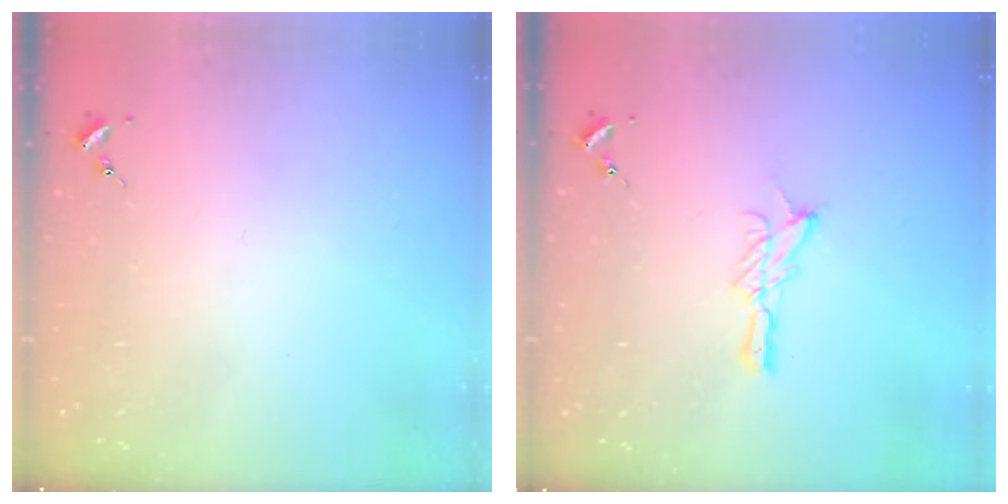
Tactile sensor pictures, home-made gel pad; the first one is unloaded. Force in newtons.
{"total": 7.6, "press": 7.6, "slide": 0.1}